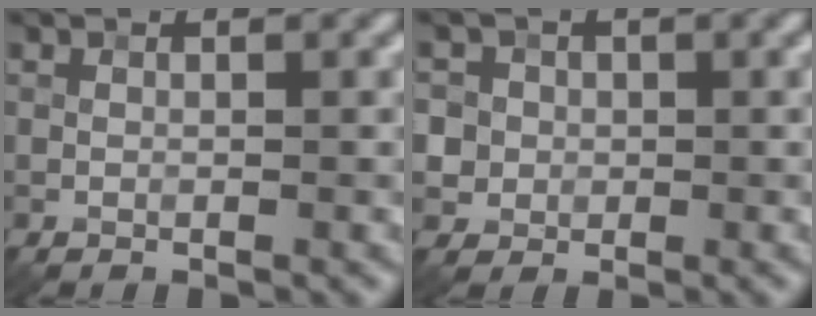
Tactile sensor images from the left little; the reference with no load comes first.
{"total": 4.2, "force": [0.8, 3.9, 1.3], "torque": [-0.016, 0.026, 0.000]}